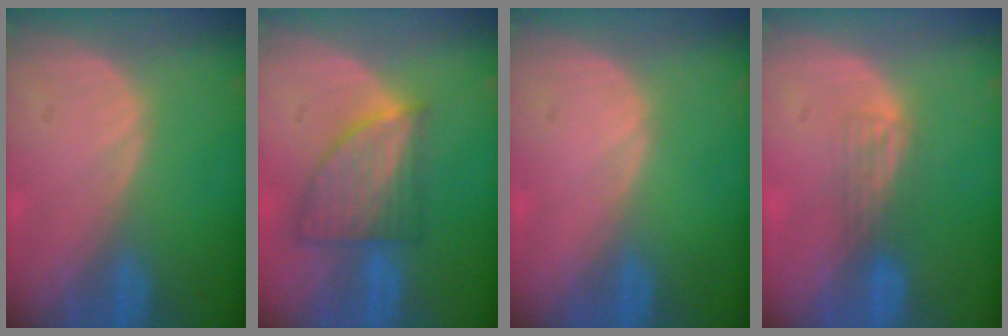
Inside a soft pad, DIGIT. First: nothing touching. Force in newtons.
{"total": 7.4, "press": 6.7, "slide": 3.3}
{"total": 0.0}
{"total": 2.5, "press": 2.2, "slide": 1.3}